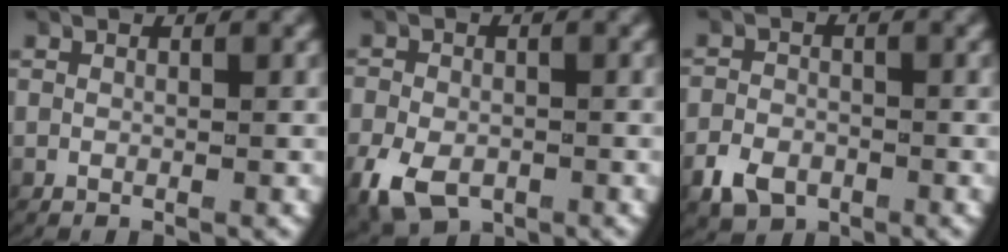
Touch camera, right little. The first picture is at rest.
{"total": 5.1, "force": [-2.5, 3.6, 2.6], "torque": [-0.070, -0.031, -0.028]}
{"total": 3.3, "force": [-2.2, 2.4, 1.0], "torque": [-0.025, -0.012, -0.036]}